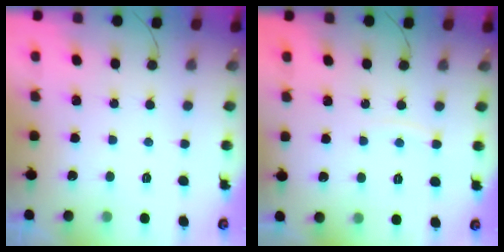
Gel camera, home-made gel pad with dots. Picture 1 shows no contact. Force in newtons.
{"total": 4.1, "press": 4.1, "slide": 0.6}